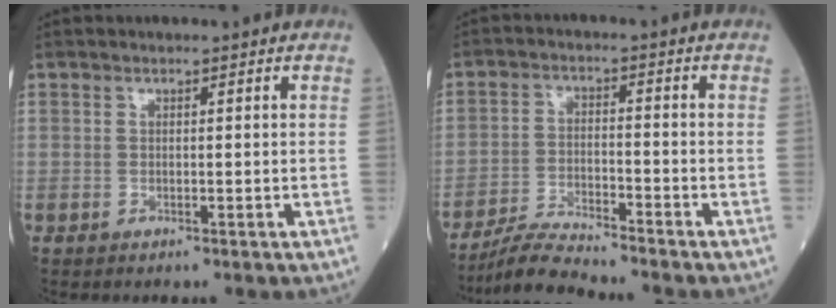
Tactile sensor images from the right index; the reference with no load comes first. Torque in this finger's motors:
{"motor_torque": [0.15, -0.31, 0.07, -0.01]}